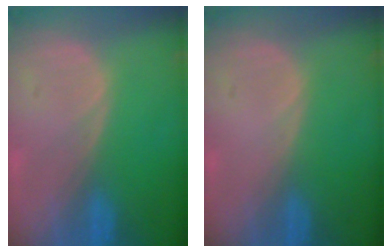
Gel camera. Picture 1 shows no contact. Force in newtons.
{"total": 0.0}